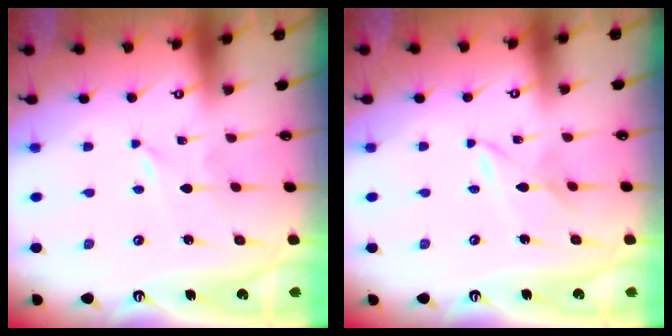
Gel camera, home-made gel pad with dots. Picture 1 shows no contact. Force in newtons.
{"total": 2.7, "press": 2.7, "slide": 0.4}